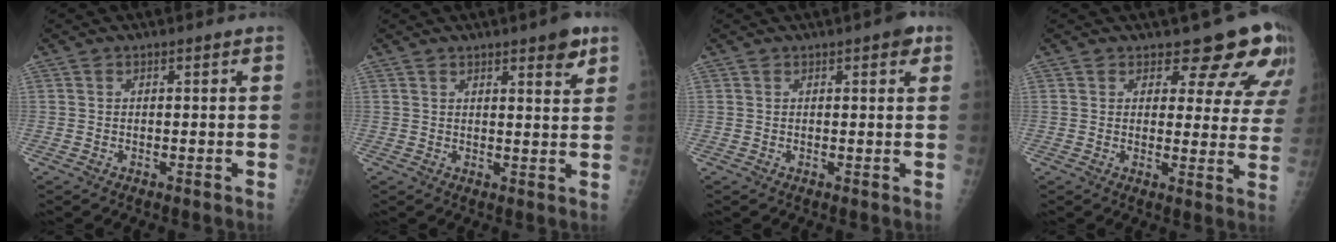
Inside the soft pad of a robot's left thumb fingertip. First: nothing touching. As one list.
[{"total": 5.2, "force": [3.2, 1.3, 4.0], "torque": [-0.044, -0.017, 0.038]}, {"total": 2.8, "force": [1.4, 1.0, 2.2], "torque": [-0.020, -0.001, 0.013]}, {"total": 11.4, "force": [9.4, 4.9, 4.2], "torque": [-0.002, -0.060, 0.088]}]